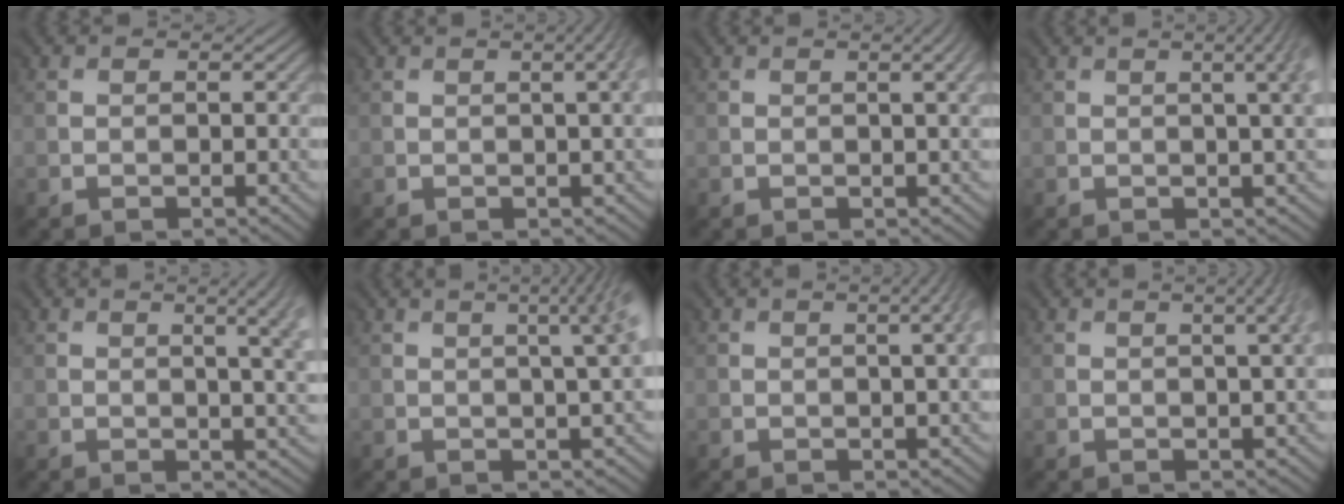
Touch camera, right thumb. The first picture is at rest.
{"total": 3.3, "force": [1.0, 0.9, 3.0], "torque": [-0.012, 0.018, -0.002]}
{"total": 2.0, "force": [0.6, 0.2, 1.9], "torque": [-0.013, 0.009, 0.008]}
{"total": 5.2, "force": [1.6, 1.6, 4.6], "torque": [-0.022, 0.028, -0.001]}
{"total": 6.9, "force": [1.6, 2.5, 6.3], "torque": [-0.048, 0.027, 0.005]}
{"total": 6.1, "force": [1.8, 1.6, 5.6], "torque": [-0.038, 0.040, 0.002]}
{"total": 3.8, "force": [1.2, 1.1, 3.5], "torque": [-0.015, 0.021, -0.002]}
{"total": 4.0, "force": [1.7, 1.3, 3.4], "torque": [-0.014, 0.027, -0.002]}